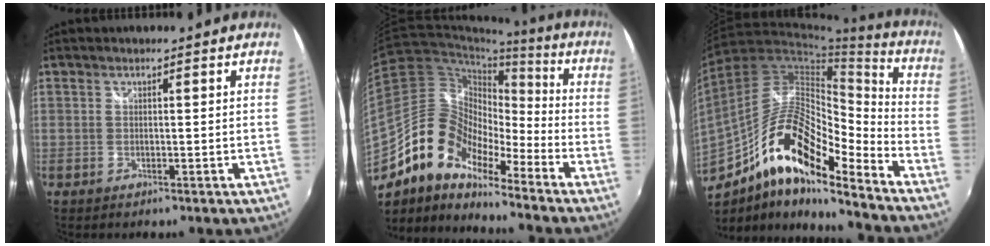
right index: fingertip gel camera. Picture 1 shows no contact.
{"total": 15.3, "force": [-10.5, 7.5, 8.2], "torque": [-0.147, 0.008, -0.218]}
{"total": 19.5, "force": [-11.8, 6.1, 14.3], "torque": [-0.253, -0.007, -0.227]}